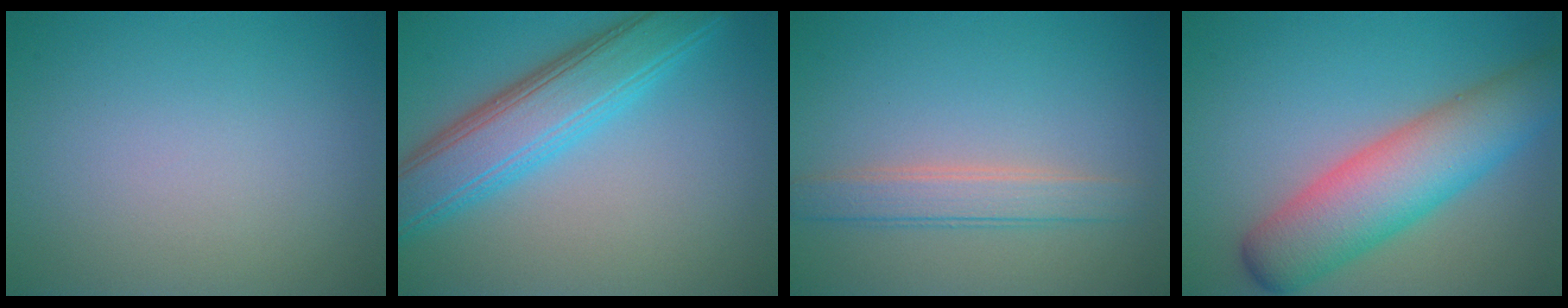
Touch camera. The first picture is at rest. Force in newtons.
{"total": 7.0, "press": 7.0, "slide": 0.1}
{"total": 2.8, "press": 2.8, "slide": 0.3}
{"total": 8.2, "press": 8.2, "slide": 0.2}